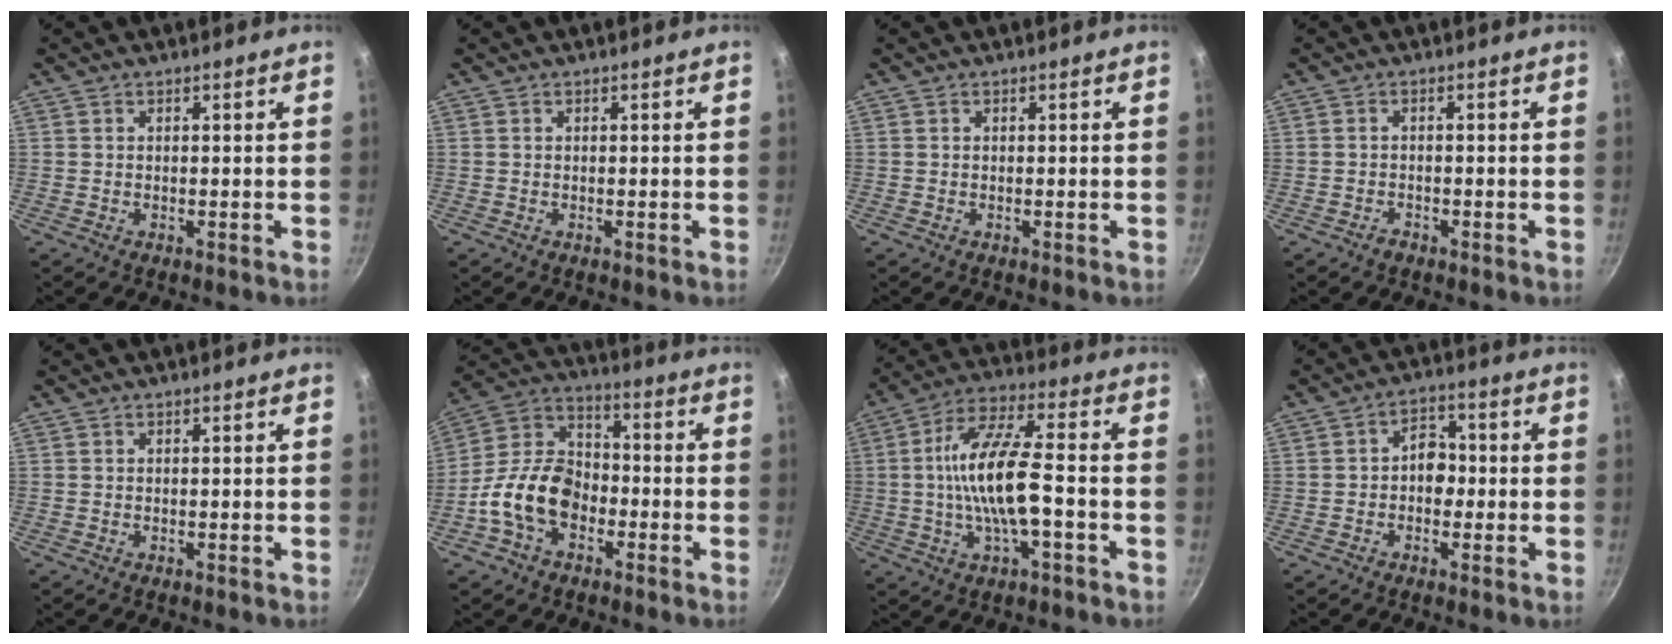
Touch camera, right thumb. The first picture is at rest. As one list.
[{"total": 0.0}, {"total": 0.0}, {"total": 1.3, "force": [-1.0, 0.7, 0.5], "torque": [-0.009, 0.013, -0.019]}, {"total": 0.0}, {"total": 14.3, "force": [-4.7, 9.9, 9.2], "torque": [-0.134, 0.046, -0.104]}, {"total": 14.3, "force": [-2.1, 4.7, 13.4], "torque": [-0.252, 0.029, -0.049]}, {"total": 5.3, "force": [-0.6, 4.0, 3.5], "torque": [-0.018, 0.016, -0.019]}]